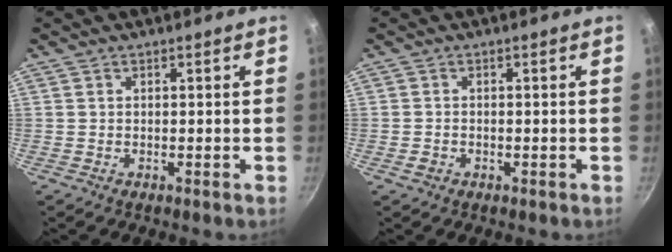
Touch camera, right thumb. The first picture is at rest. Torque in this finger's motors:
{"motor_torque": [0.15, -0.05, -0.01, -0.36, 0.01]}